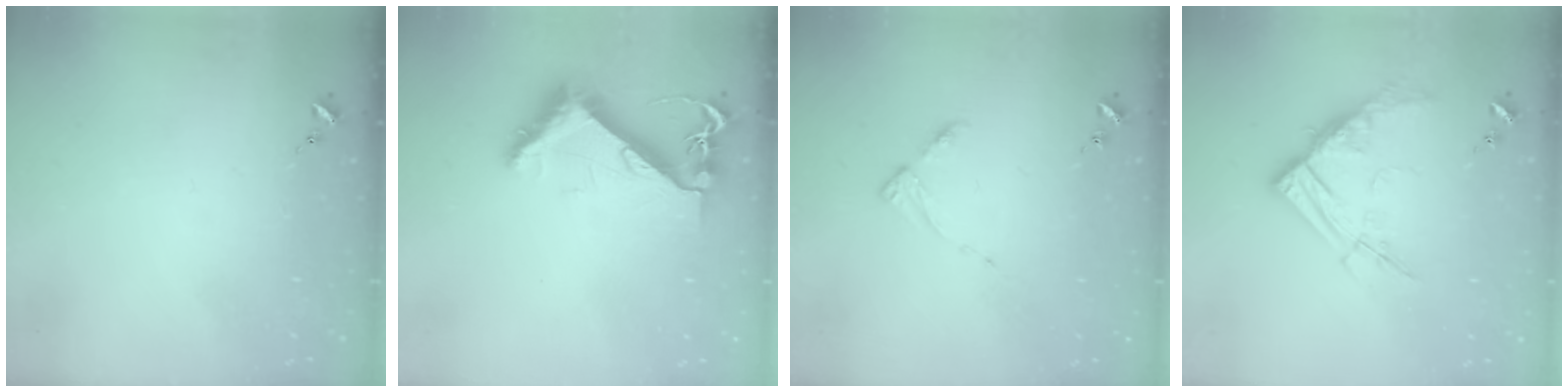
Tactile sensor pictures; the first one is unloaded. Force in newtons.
{"total": 8.3, "press": 8.2, "slide": 1.0}
{"total": 5.0, "press": 4.9, "slide": 0.6}
{"total": 14.1, "press": 14.0, "slide": 1.5}